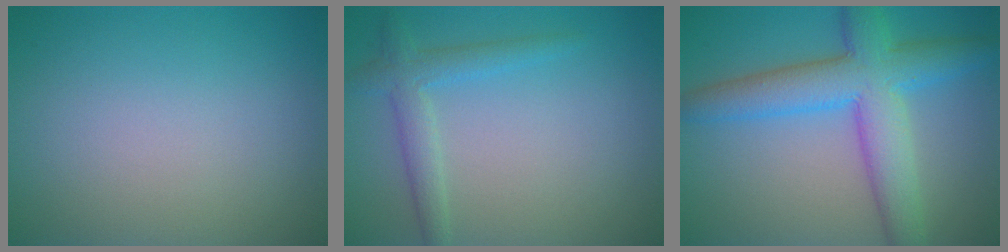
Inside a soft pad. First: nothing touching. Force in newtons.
{"total": 2.6, "press": 2.6, "slide": 0.1}
{"total": 7.7, "press": 7.7, "slide": 0.2}